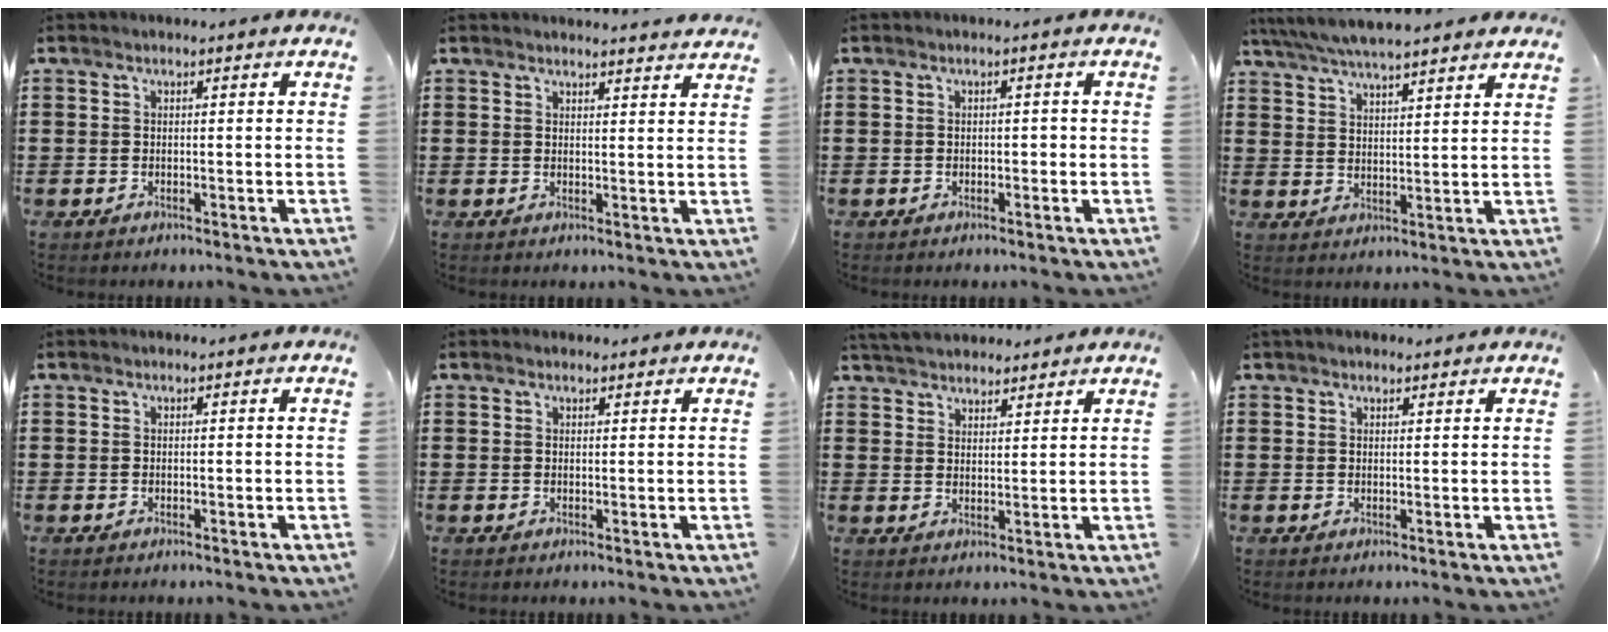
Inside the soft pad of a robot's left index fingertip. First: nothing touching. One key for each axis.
{"total": 2.2, "fx": 2.2, "fy": -0.1, "fz": 0.1, "tx": -0.008, "ty": -0.005, "tz": 0.042}
{"total": 0.7, "fx": -0.4, "fy": 0.4, "fz": 0.5, "tx": -0.012, "ty": 0.001, "tz": -0.008}
{"total": 5.4, "fx": 5.1, "fy": 0.2, "fz": 1.7, "tx": -0.053, "ty": -0.019, "tz": 0.091}
{"total": 0.0}
{"total": 0.9, "fx": 0.9, "fy": 0.3, "fz": 0.1, "tx": -0.004, "ty": 0.002, "tz": 0.017}
{"total": 4.0, "fx": 3.9, "fy": 1.0, "fz": 0.3, "tx": -0.020, "ty": -0.006, "tz": 0.073}
{"total": 1.5, "fx": 1.3, "fy": 0.5, "fz": 0.5, "tx": -0.011, "ty": 0.004, "tz": 0.025}